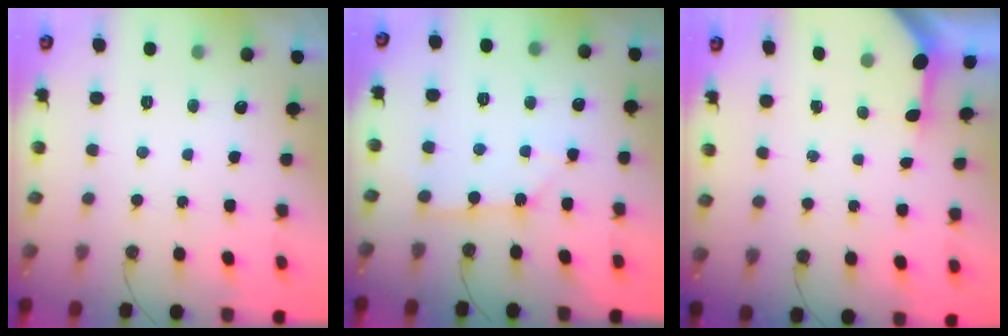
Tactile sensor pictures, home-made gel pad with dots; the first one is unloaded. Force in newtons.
{"total": 4.6, "press": 4.5, "slide": 0.4}
{"total": 3.4, "press": 3.4, "slide": 0.3}